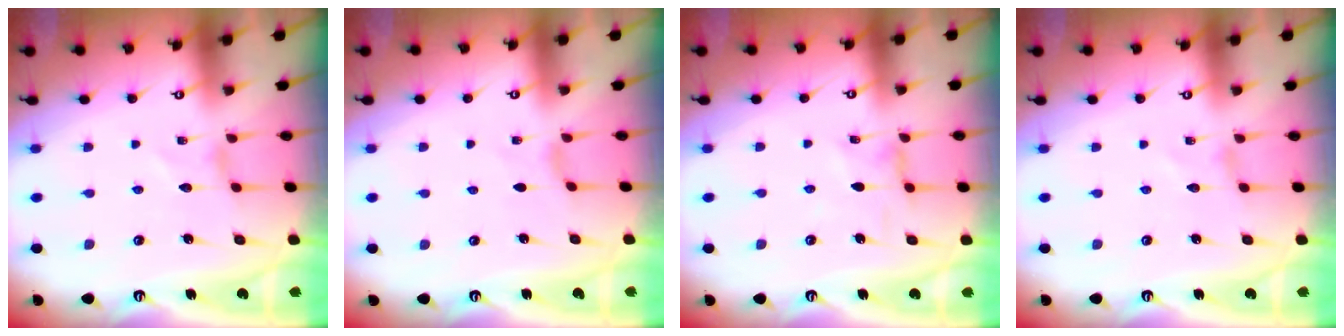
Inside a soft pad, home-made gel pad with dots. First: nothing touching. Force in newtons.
{"total": 0.0}
{"total": 1.1, "press": 1.1, "slide": 0.1}
{"total": 0.0}